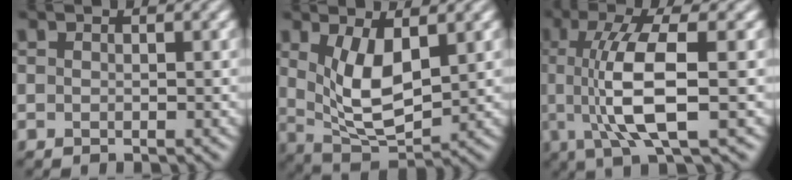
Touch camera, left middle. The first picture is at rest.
{"total": 5.8, "force": [1.3, 2.6, 5.1], "torque": [-0.106, -0.012, 0.032]}
{"total": 7.7, "force": [-0.1, 2.0, 7.4], "torque": [-0.146, -0.004, 0.004]}